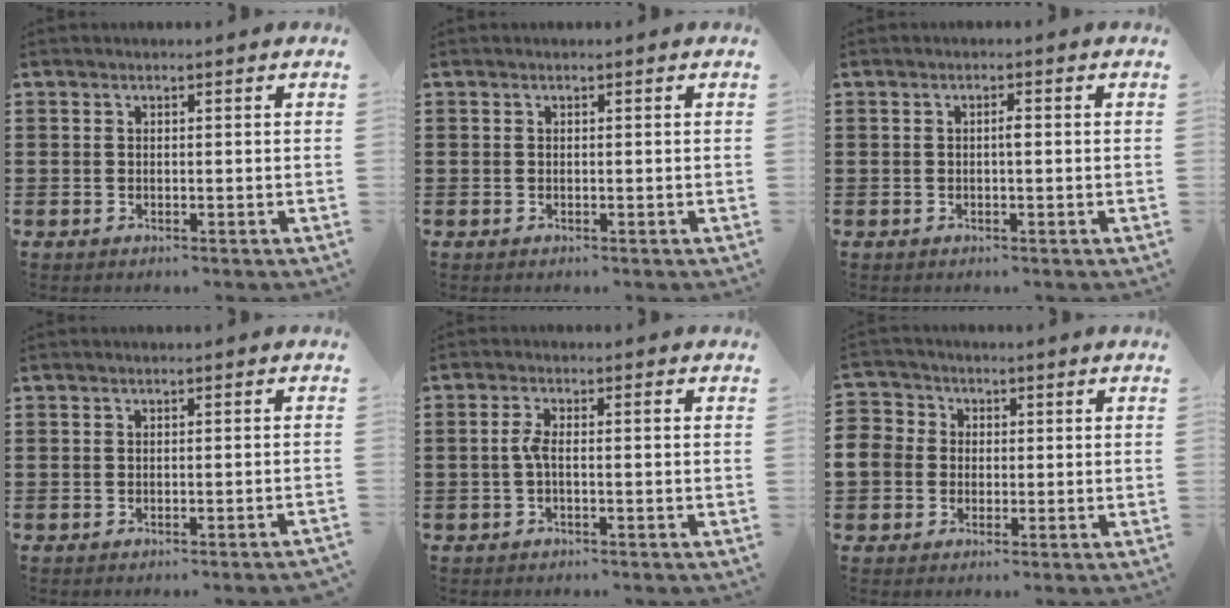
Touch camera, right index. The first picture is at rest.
{"total": 0.0}
{"total": 1.1, "force": [-0.1, 0.2, 1.1], "torque": [-0.021, -0.002, -0.001]}
{"total": 0.8, "force": [-0.7, -0.2, 0.4], "torque": [-0.008, -0.003, -0.013]}
{"total": 2.7, "force": [-0.5, 0.5, 2.6], "torque": [-0.063, -0.002, -0.015]}
{"total": 4.6, "force": [-0.3, 4.5, 1.0], "torque": [-0.058, 0.005, -0.015]}